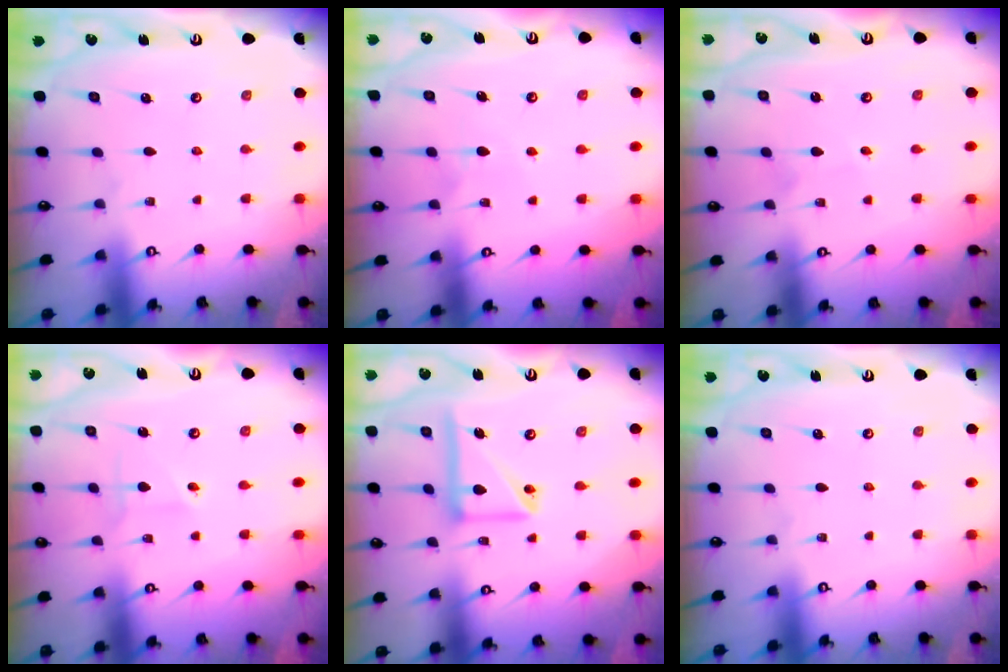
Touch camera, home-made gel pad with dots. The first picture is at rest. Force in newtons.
{"total": 4.7, "press": 4.6, "slide": 0.7}
{"total": 1.1, "press": 1.1, "slide": 0.1}
{"total": 3.2, "press": 3.2, "slide": 0.3}
{"total": 13.4, "press": 13.3, "slide": 1.4}
{"total": 0.0}